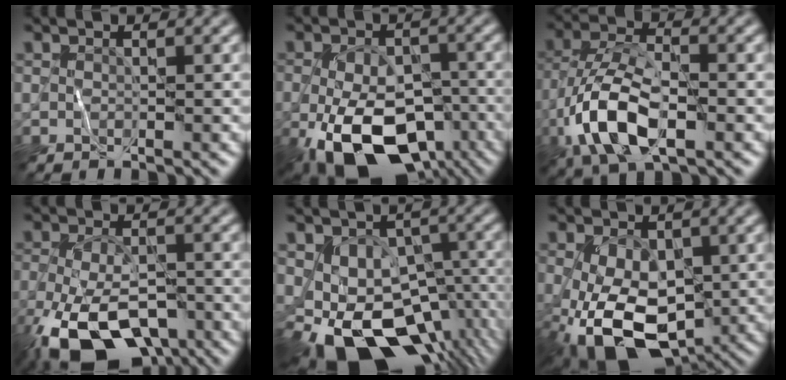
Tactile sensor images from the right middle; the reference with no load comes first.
{"total": 15.3, "force": [-7.3, 8.8, 10.1], "torque": [-0.179, -0.048, -0.106]}
{"total": 8.8, "force": [-3.4, 3.9, 7.1], "torque": [-0.155, 0.000, -0.076]}
{"total": 12.7, "force": [-6.9, 6.3, 8.5], "torque": [-0.180, -0.057, -0.106]}
{"total": 12.2, "force": [-4.8, 7.6, 8.3], "torque": [-0.137, -0.025, -0.065]}
{"total": 12.1, "force": [-3.1, 7.2, 9.2], "torque": [-0.182, -0.040, -0.049]}